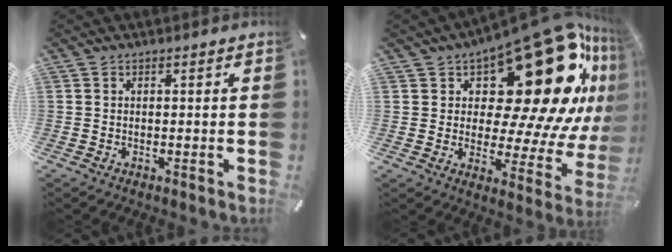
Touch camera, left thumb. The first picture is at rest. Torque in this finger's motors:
{"motor_torque": [2.01, 2.07, 0.59, -0.22, 0.20]}